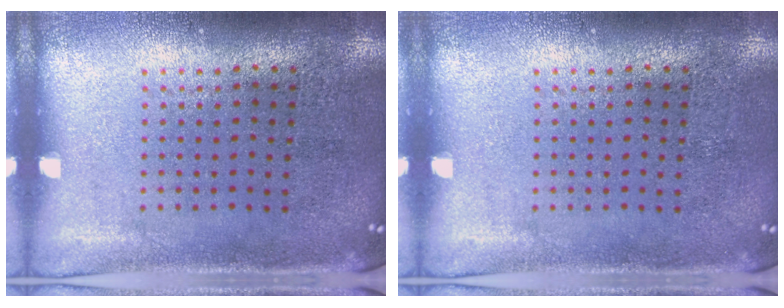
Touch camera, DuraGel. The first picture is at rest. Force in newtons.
{"total": 0.0}